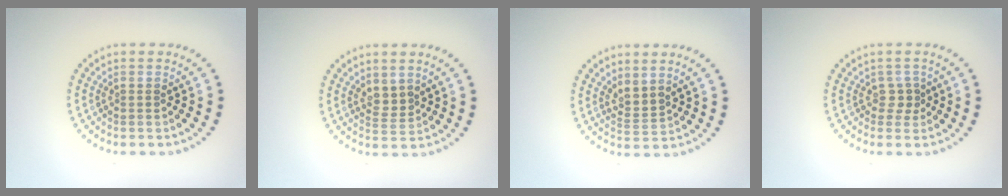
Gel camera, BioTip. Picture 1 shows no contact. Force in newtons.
{"total": 1.8, "press": 1.4, "slide": 1.1}
{"total": 2.1, "press": 1.3, "slide": 1.6}
{"total": 1.2, "press": 1.0, "slide": 0.7}